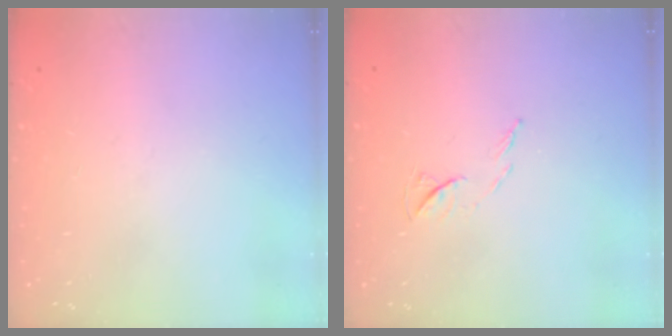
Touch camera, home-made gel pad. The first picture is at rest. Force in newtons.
{"total": 5.7, "press": 5.6, "slide": 1.2}